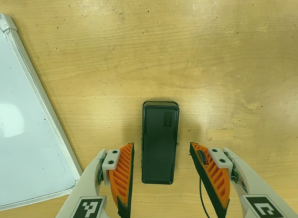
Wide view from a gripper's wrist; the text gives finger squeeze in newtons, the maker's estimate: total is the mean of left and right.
{"total": 0.0}